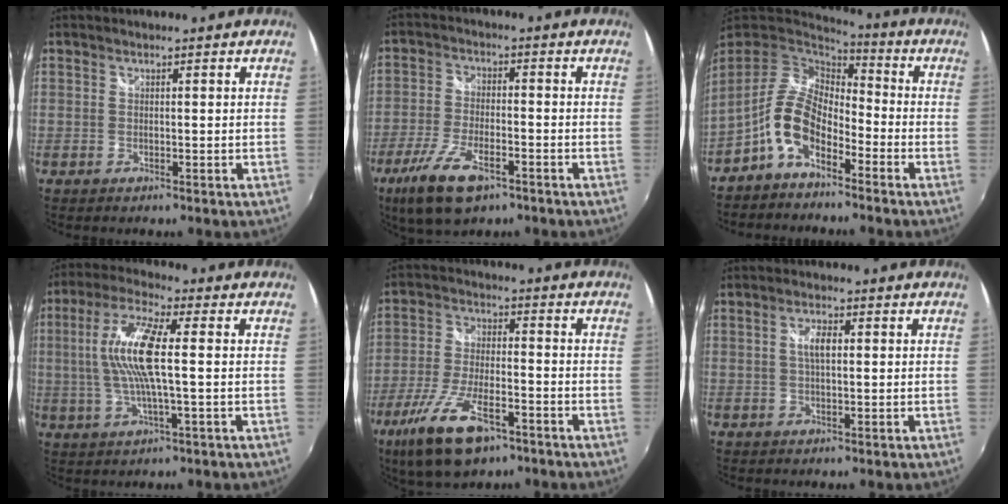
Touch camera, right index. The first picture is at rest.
{"total": 11.5, "force": [-6.9, 4.4, 8.1], "torque": [-0.184, -0.025, -0.129]}
{"total": 10.5, "force": [-5.3, 5.6, 7.1], "torque": [-0.143, 0.012, -0.109]}
{"total": 11.9, "force": [0.6, 1.9, 11.7], "torque": [-0.227, 0.006, 0.008]}
{"total": 13.2, "force": [-7.9, 4.9, 9.4], "torque": [-0.205, -0.027, -0.147]}
{"total": 3.1, "force": [0.5, 1.2, 2.8], "torque": [-0.052, 0.003, 0.007]}